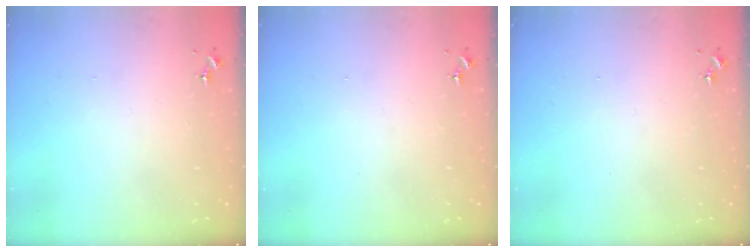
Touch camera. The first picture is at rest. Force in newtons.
{"total": 0.0}
{"total": 0.0}